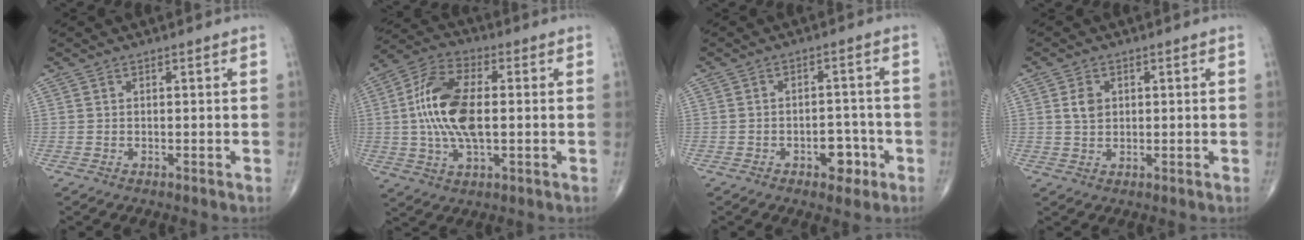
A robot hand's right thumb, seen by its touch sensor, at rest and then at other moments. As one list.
[{"total": 14.7, "force": [0.4, 7.2, 12.8], "torque": [-0.259, 0.014, 0.003]}, {"total": 5.4, "force": [-2.5, 3.1, 3.6], "torque": [-0.027, 0.021, -0.033]}, {"total": 3.2, "force": [0.8, 2.3, 2.1], "torque": [-0.030, -0.001, 0.015]}]